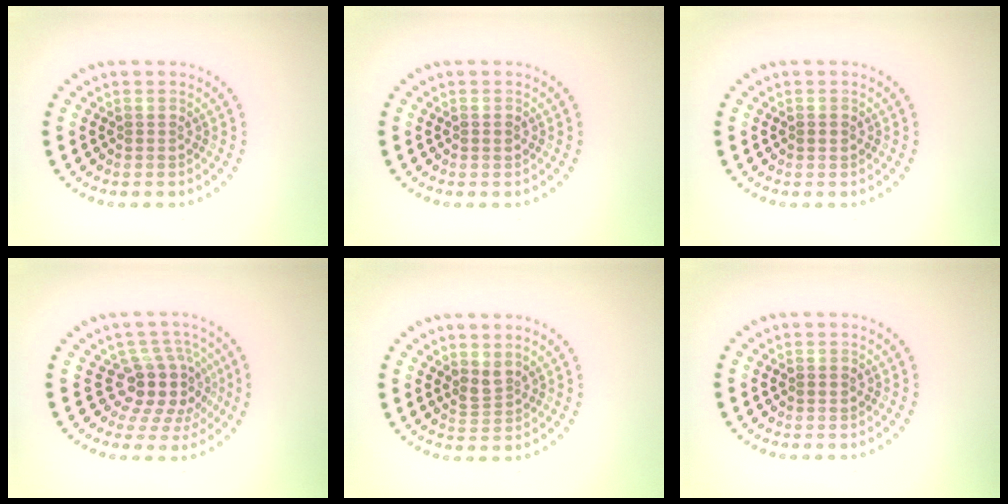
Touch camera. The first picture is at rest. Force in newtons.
{"total": 0.7, "press": 0.7, "slide": 0.0}
{"total": 0.7, "press": 0.7, "slide": 0.1}
{"total": 4.6, "press": 3.5, "slide": 3.0}
{"total": 1.7, "press": 1.3, "slide": 1.1}
{"total": 0.7, "press": 0.7, "slide": 0.1}